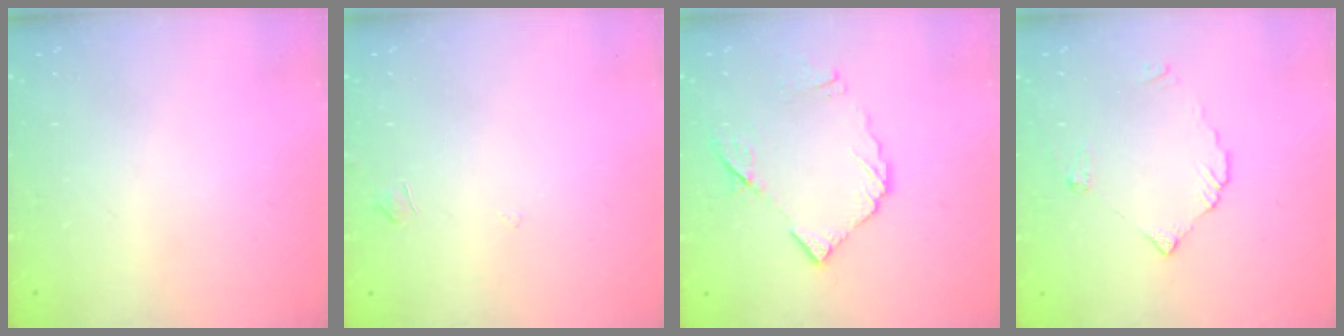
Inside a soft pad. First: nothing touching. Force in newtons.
{"total": 4.2, "press": 4.2, "slide": 0.4}
{"total": 8.9, "press": 8.9, "slide": 0.4}
{"total": 3.7, "press": 3.7, "slide": 0.2}